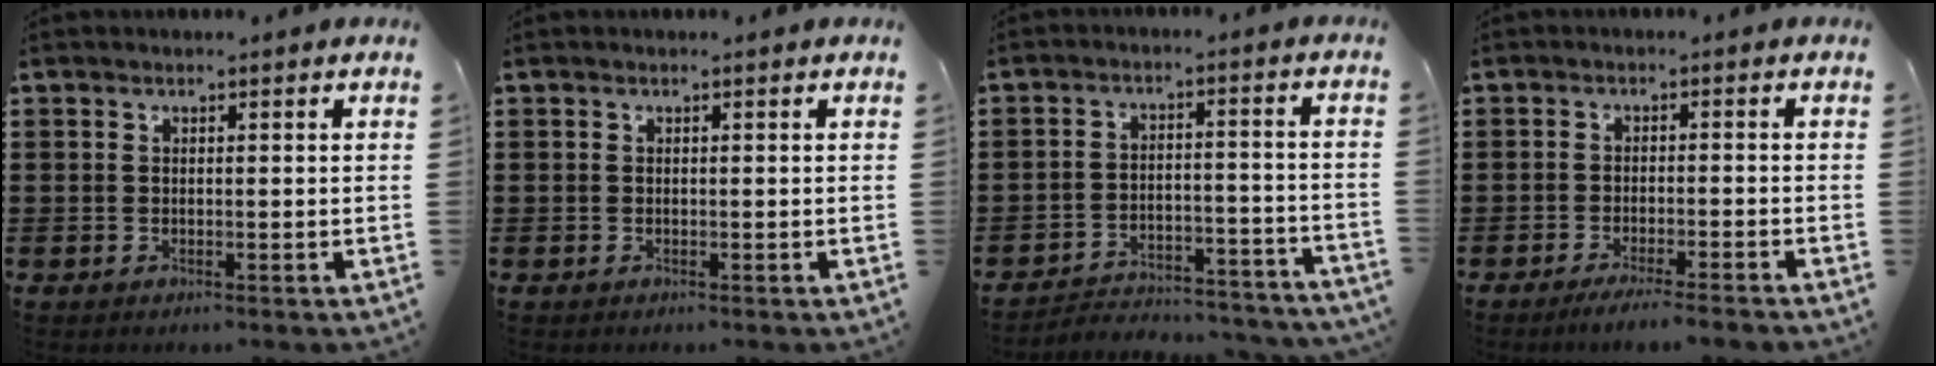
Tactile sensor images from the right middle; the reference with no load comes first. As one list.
[{"total": 0.0}, {"total": 4.2, "force": [-4.0, 0.7, 0.9], "torque": [-0.021, 0.003, -0.086]}, {"total": 2.7, "force": [-2.3, -0.3, 1.4], "torque": [-0.021, -0.001, -0.043]}]